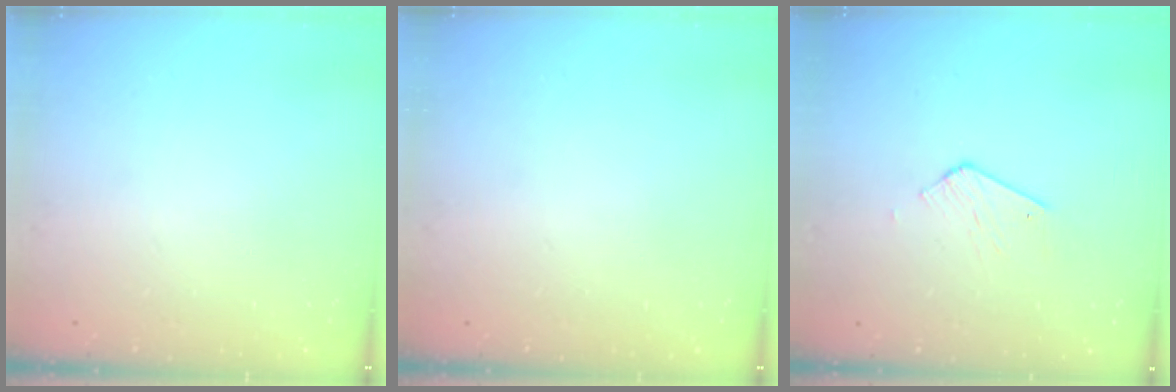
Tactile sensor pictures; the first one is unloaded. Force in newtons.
{"total": 0.0}
{"total": 2.8, "press": 2.8, "slide": 0.4}